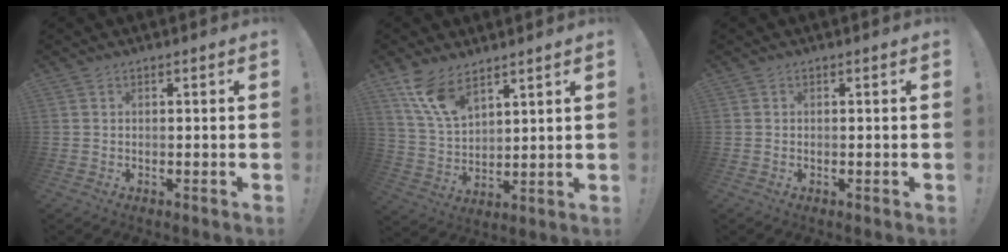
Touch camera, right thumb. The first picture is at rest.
{"total": 11.3, "force": [8.1, 5.1, 6.1], "torque": [-0.115, -0.042, 0.157]}
{"total": 0.0}